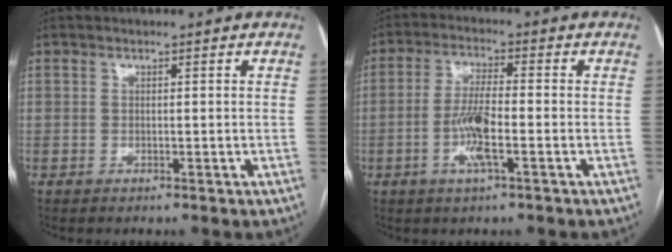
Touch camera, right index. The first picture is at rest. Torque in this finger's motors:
{"motor_torque": [1.14, -0.18, 0.45, 0.17]}